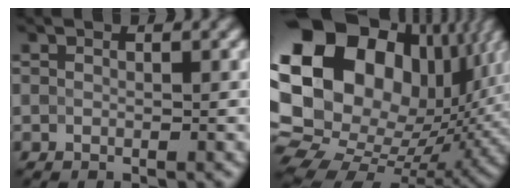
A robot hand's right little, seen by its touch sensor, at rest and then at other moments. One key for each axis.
{"total": 23.5, "fx": 4.2, "fy": 17.6, "fz": 14.9, "tx": -0.322, "ty": 0.011, "tz": 0.049}